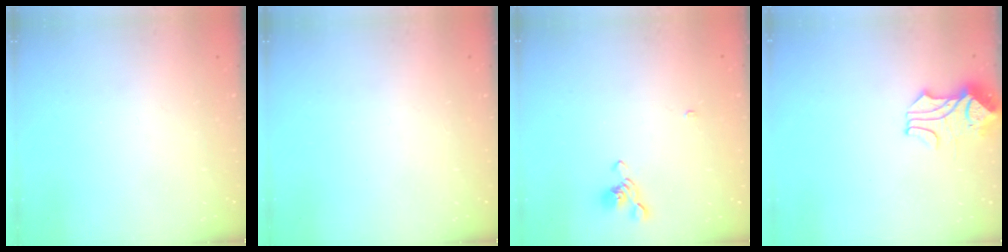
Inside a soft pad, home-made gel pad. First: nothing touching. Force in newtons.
{"total": 0.0}
{"total": 2.5, "press": 2.4, "slide": 0.7}
{"total": 1.7, "press": 1.3, "slide": 1.1}